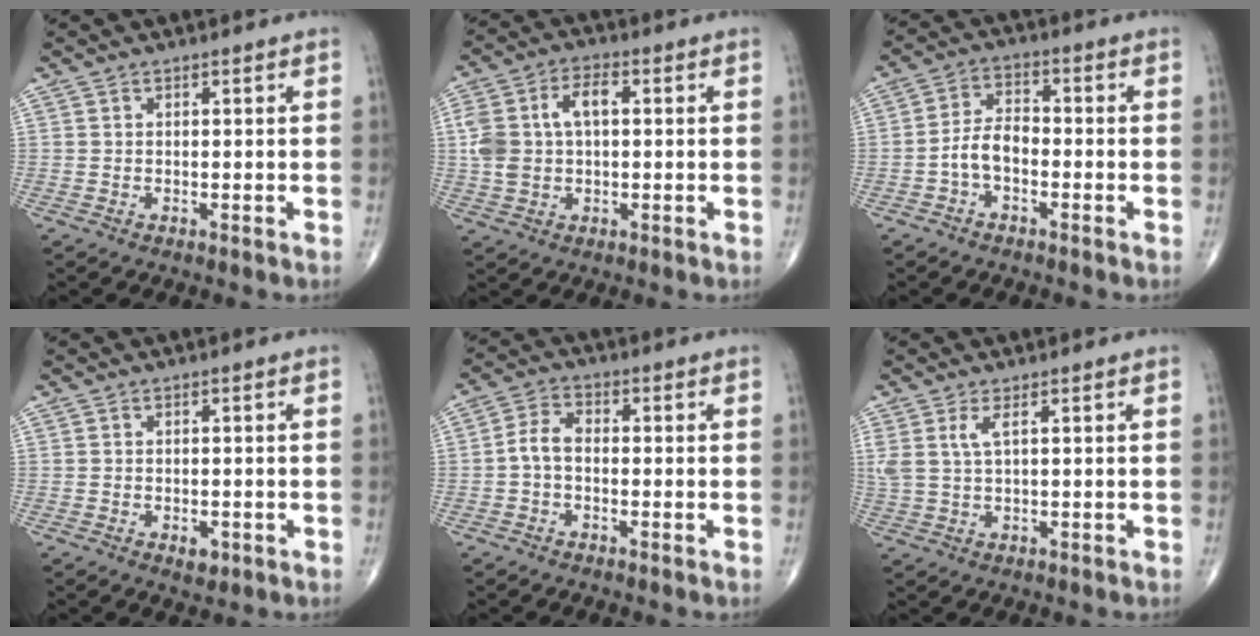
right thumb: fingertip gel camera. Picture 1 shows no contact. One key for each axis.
{"total": 9.8, "fx": 1.1, "fy": 6.0, "fz": 7.6, "tx": -0.156, "ty": 0.026, "tz": 0.024}
{"total": 5.5, "fx": -1.9, "fy": 3.2, "fz": 4.0, "tx": -0.070, "ty": 0.028, "tz": -0.044}
{"total": 2.1, "fx": -0.8, "fy": 1.3, "fz": 1.5, "tx": -0.018, "ty": -0.001, "tz": -0.008}
{"total": 4.3, "fx": -0.9, "fy": 2.7, "fz": 3.2, "tx": -0.059, "ty": 0.018, "tz": -0.025}
{"total": 3.7, "fx": 1.5, "fy": 1.0, "fz": 3.2, "tx": -0.088, "ty": 0.002, "tz": 0.039}